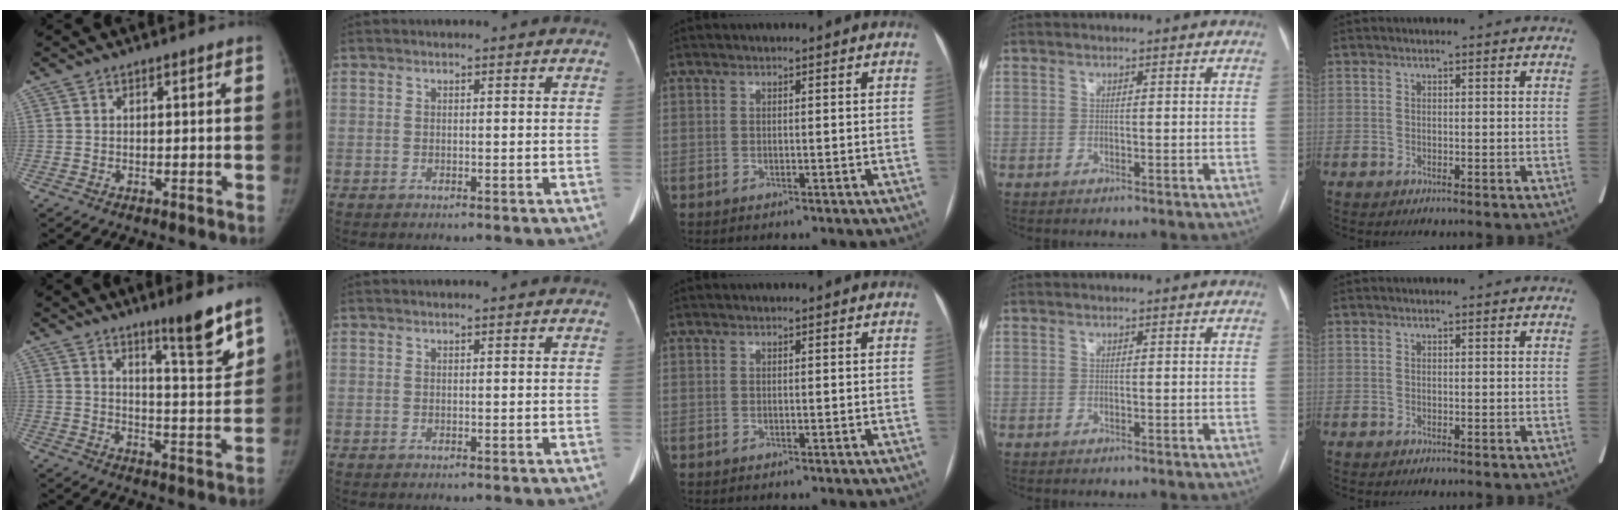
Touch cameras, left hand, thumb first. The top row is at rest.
{"thumb": {"total": 9.8, "force": [7.0, 0.9, 6.8], "torque": [-0.081, -0.061, 0.108]}, "index": {"total": 0.7, "force": [0.6, -0.1, 0.3], "torque": [-0.005, 0.008, 0.012]}}